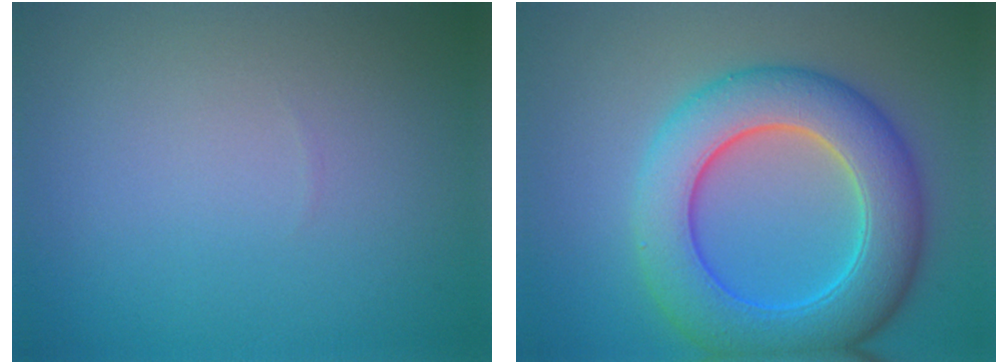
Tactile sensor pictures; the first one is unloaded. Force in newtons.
{"total": 8.9, "press": 8.8, "slide": 0.3}